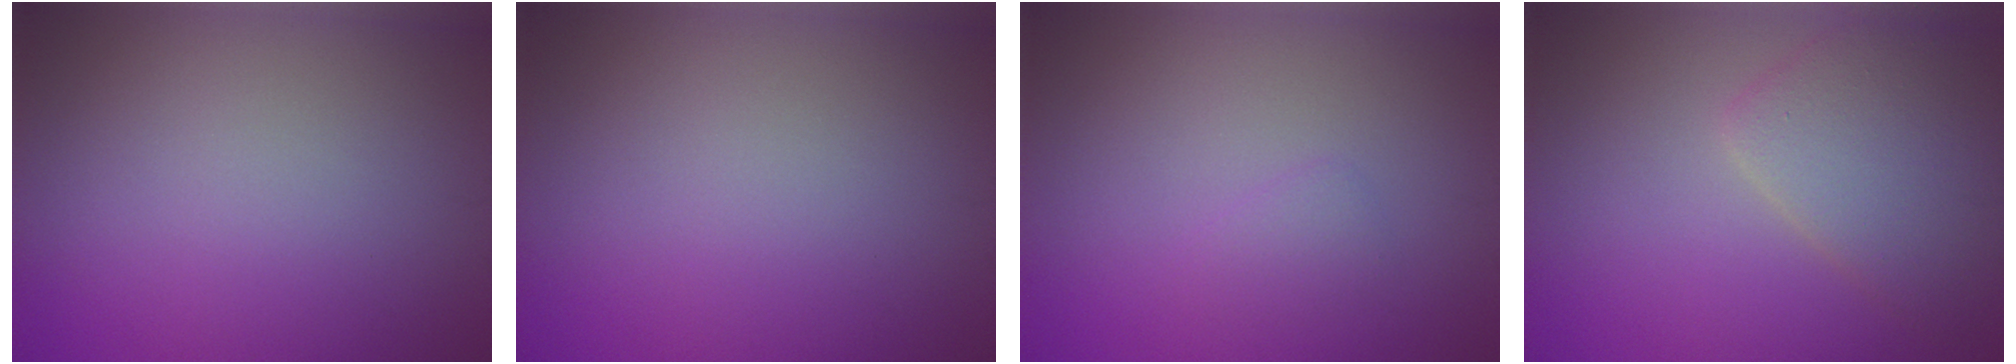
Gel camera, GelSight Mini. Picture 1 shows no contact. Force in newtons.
{"total": 0.0}
{"total": 0.9, "press": 0.9, "slide": 0.1}
{"total": 4.8, "press": 4.8, "slide": 0.2}